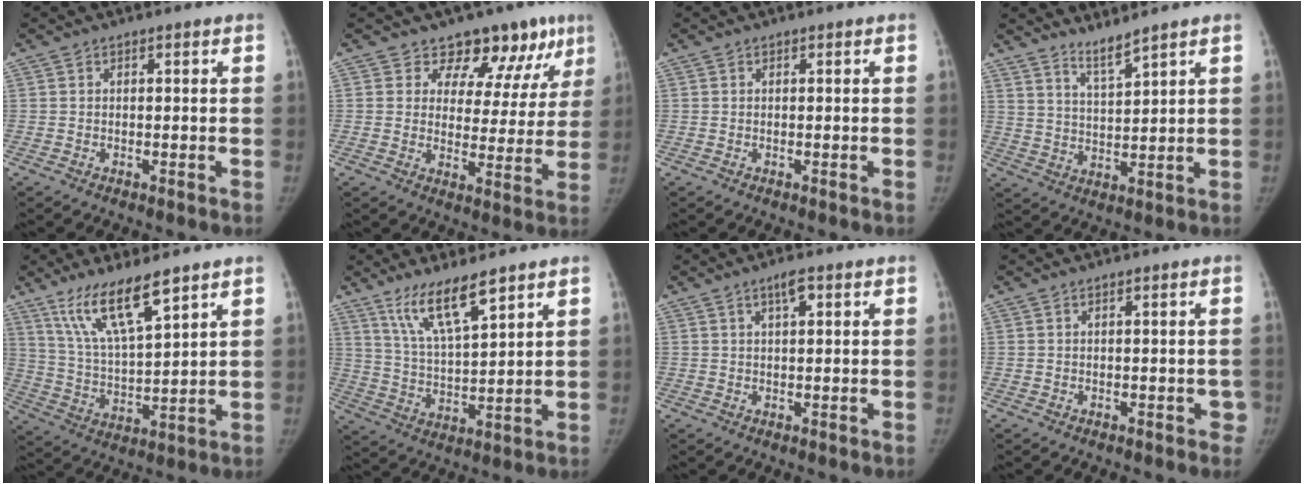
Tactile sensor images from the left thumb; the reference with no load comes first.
{"total": 12.9, "force": [9.1, 7.9, 4.4], "torque": [0.003, -0.044, 0.098]}
{"total": 0.0}
{"total": 4.7, "force": [4.2, -0.1, 1.9], "torque": [-0.036, -0.047, 0.090]}
{"total": 12.5, "force": [8.5, 2.4, 8.8], "torque": [-0.161, -0.043, 0.176]}
{"total": 10.4, "force": [7.3, 2.0, 7.2], "torque": [-0.133, -0.043, 0.149]}
{"total": 2.9, "force": [1.4, 0.8, 2.4], "torque": [-0.041, 0.000, 0.024]}
{"total": 1.9, "force": [-0.2, 1.2, 1.4], "torque": [0.000, 0.005, -0.001]}